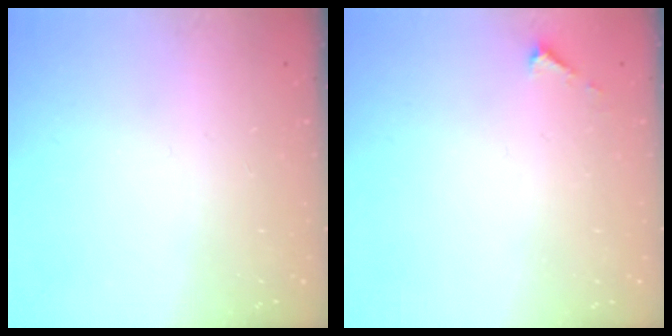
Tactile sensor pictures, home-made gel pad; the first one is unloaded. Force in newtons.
{"total": 2.1, "press": 2.1, "slide": 0.2}